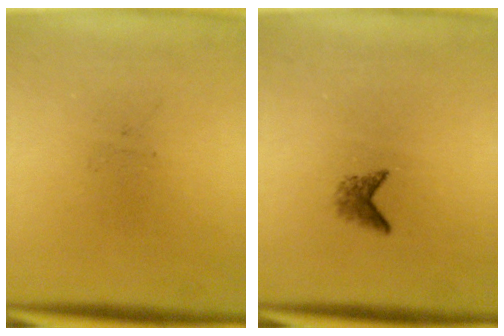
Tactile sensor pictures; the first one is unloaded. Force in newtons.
{"total": 1.4}